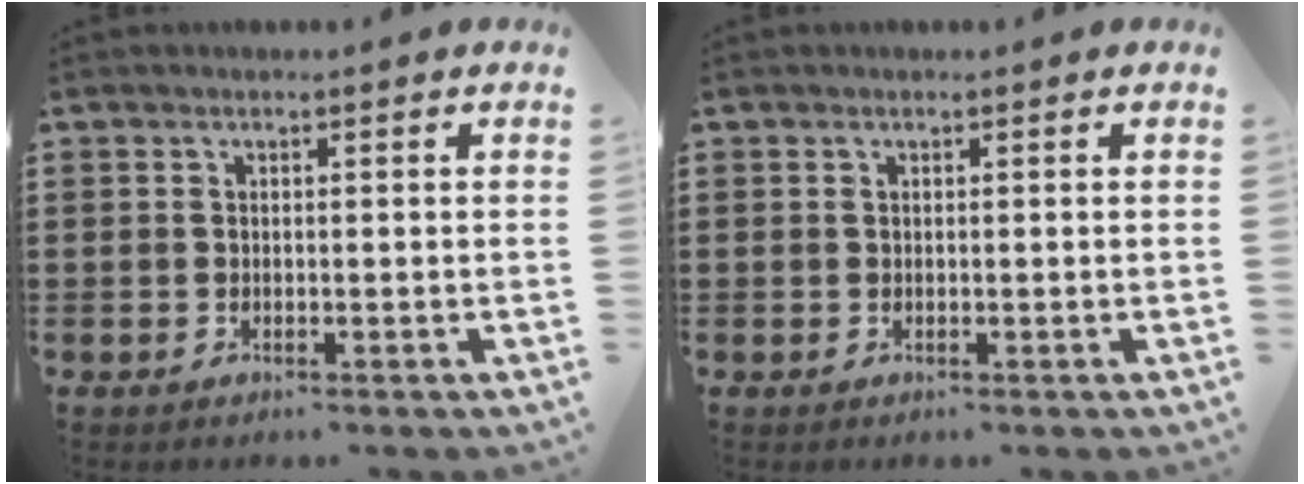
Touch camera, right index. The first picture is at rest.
{"total": 0.0}